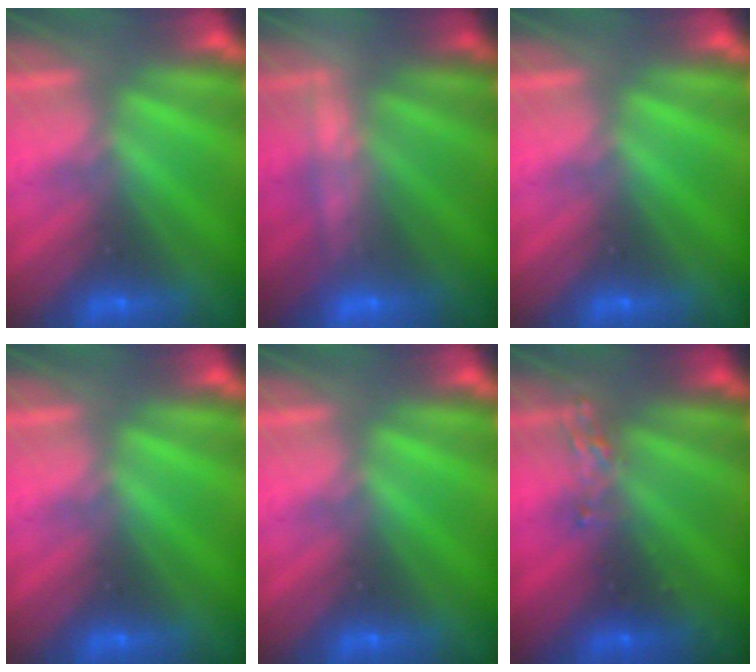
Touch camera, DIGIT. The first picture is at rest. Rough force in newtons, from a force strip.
{"total": 2.3}
{"total": 0.0}
{"total": 0.0}
{"total": 0.0}
{"total": 2.5}